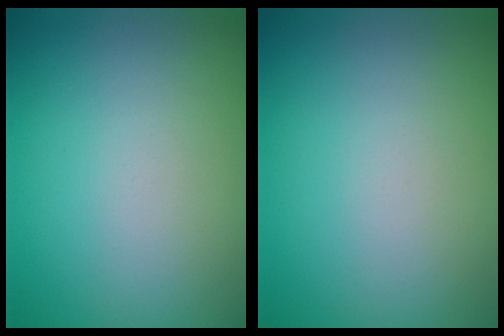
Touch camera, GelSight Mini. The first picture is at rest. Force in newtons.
{"total": 0.0}